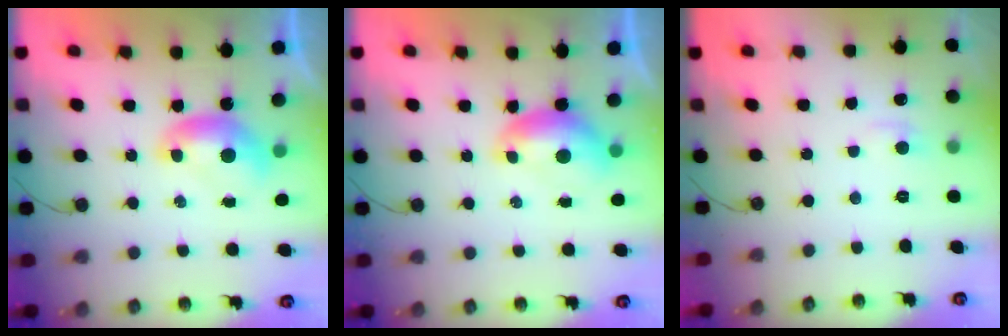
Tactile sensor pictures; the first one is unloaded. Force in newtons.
{"total": 0.0}
{"total": 1.2, "press": 0.9, "slide": 0.7}